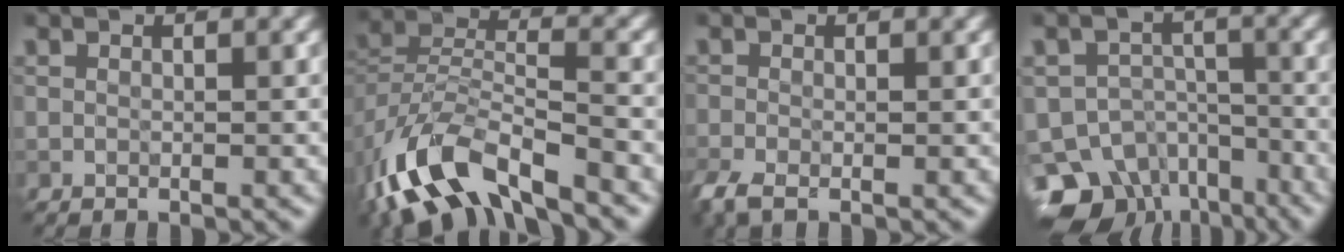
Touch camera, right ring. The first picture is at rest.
{"total": 9.7, "force": [-6.4, 4.1, 6.1], "torque": [-0.117, -0.006, -0.126]}
{"total": 2.0, "force": [-1.2, 0.7, 1.4], "torque": [-0.034, -0.009, -0.031]}
{"total": 10.3, "force": [-7.5, 6.3, 3.4], "torque": [-0.043, -0.012, -0.111]}